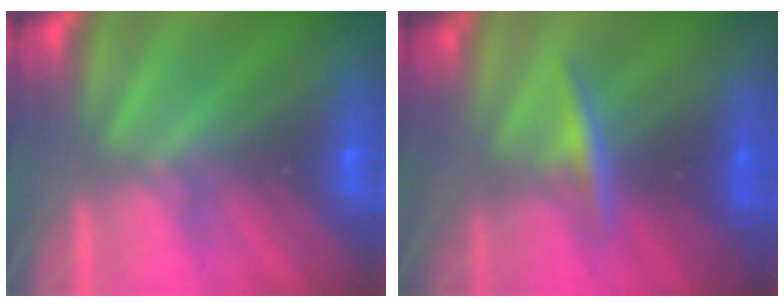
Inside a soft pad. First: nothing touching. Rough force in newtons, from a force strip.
{"total": 2.6}